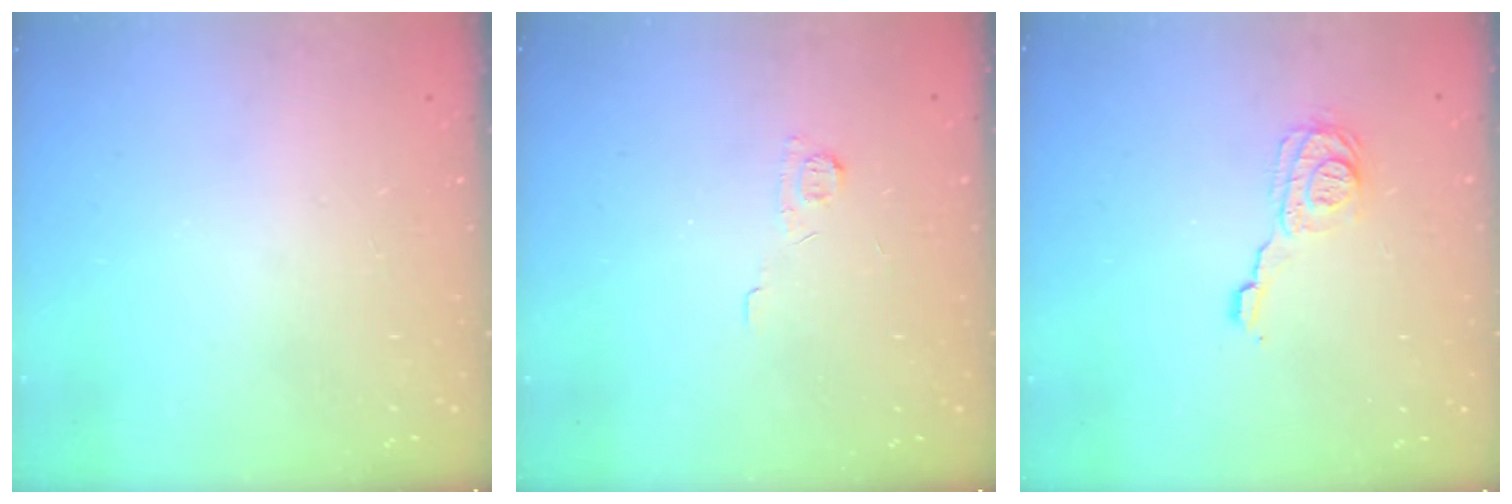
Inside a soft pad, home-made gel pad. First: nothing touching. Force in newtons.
{"total": 3.9, "press": 3.9, "slide": 0.6}
{"total": 10.3, "press": 10.2, "slide": 1.3}